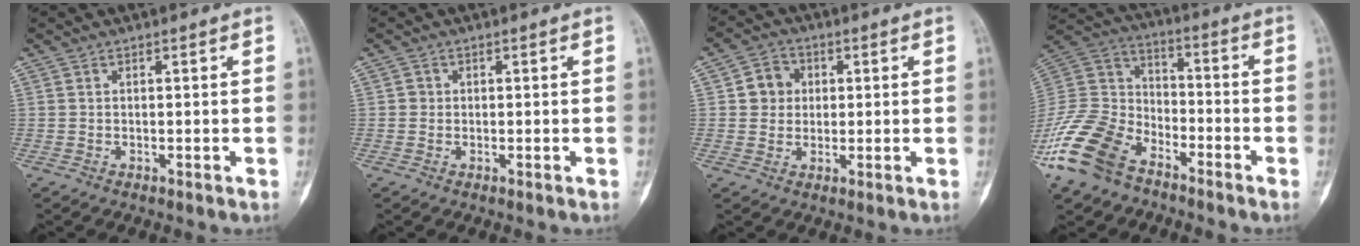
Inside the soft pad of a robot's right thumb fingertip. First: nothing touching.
{"total": 1.0, "force": [0.0, 1.0, 0.2], "torque": [0.003, 0.003, -0.001]}
{"total": 5.6, "force": [0.9, 5.2, 2.0], "torque": [-0.002, 0.005, 0.009]}
{"total": 17.9, "force": [-11.4, 10.5, 9.0], "torque": [-0.187, 0.057, -0.224]}